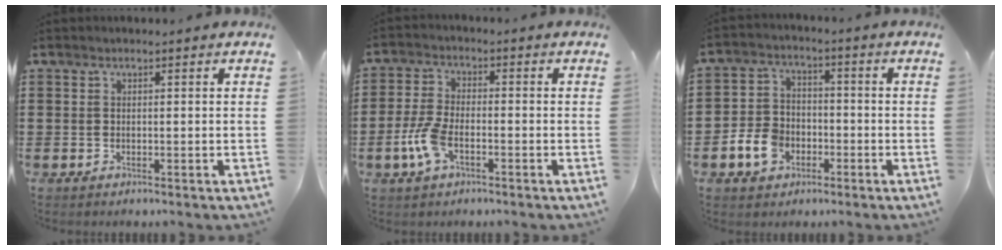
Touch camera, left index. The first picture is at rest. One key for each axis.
{"total": 6.4, "fx": -2.4, "fy": 2.9, "fz": 5.2, "tx": -0.120, "ty": -0.001, "tz": -0.047}
{"total": 6.5, "fx": -2.8, "fy": 4.8, "fz": 3.5, "tx": -0.090, "ty": 0.011, "tz": -0.056}